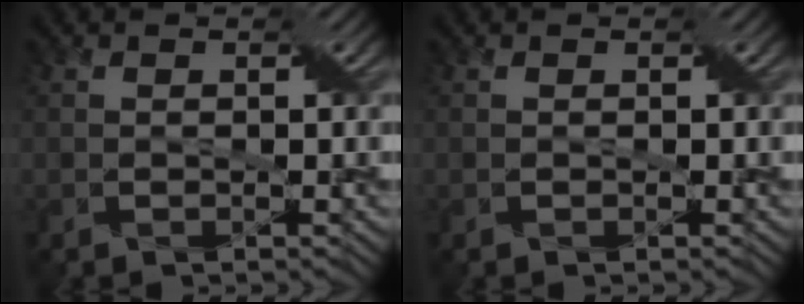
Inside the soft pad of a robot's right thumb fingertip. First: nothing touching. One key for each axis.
{"total": 0.0}